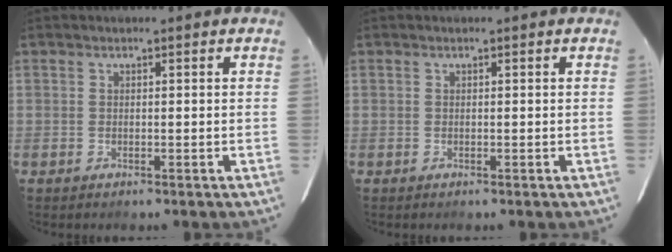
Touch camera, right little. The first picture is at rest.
{"total": 0.0}